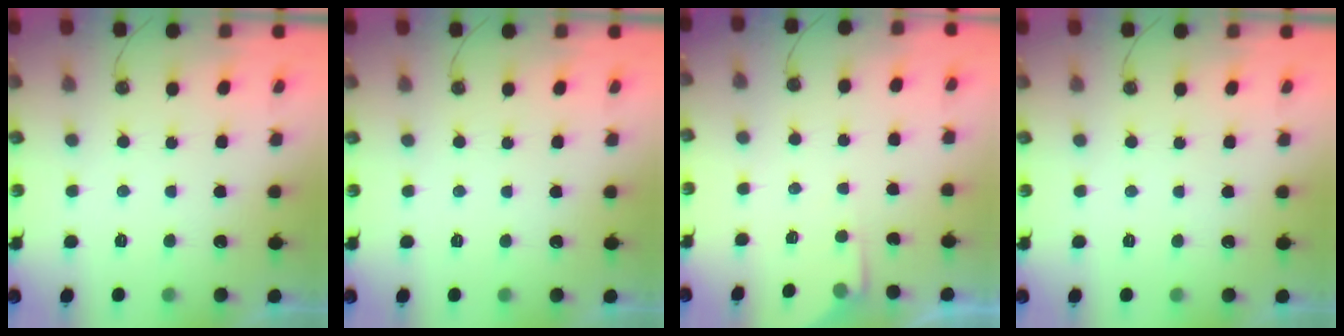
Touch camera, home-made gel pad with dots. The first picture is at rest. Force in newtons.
{"total": 0.0}
{"total": 3.1, "press": 3.1, "slide": 0.5}
{"total": 0.0}